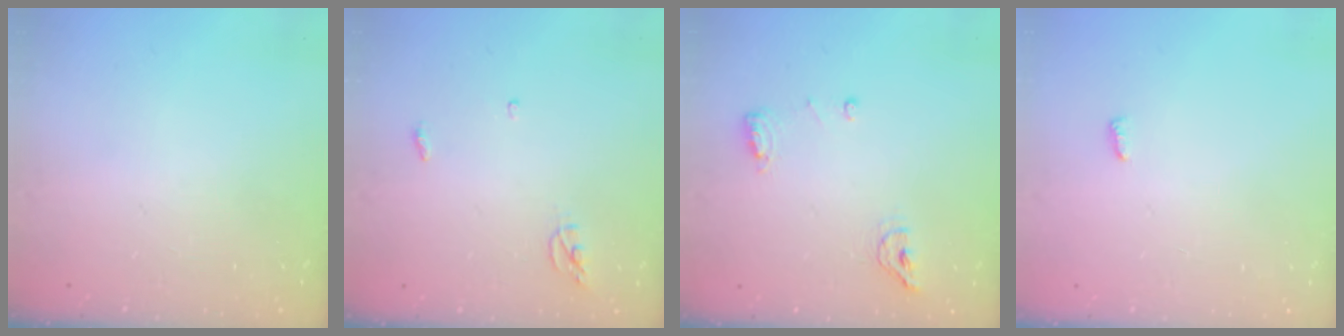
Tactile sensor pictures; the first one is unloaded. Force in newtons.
{"total": 3.8, "press": 3.8, "slide": 0.3}
{"total": 8.1, "press": 7.2, "slide": 3.7}
{"total": 3.5, "press": 3.5, "slide": 0.3}